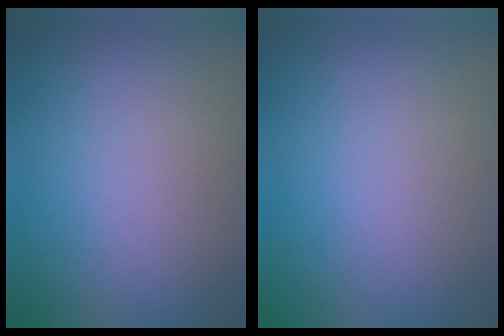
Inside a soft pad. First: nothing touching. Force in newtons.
{"total": 0.0}